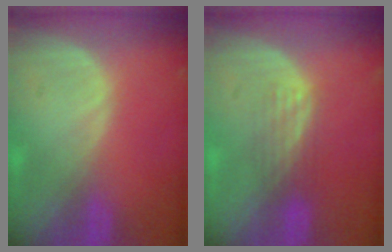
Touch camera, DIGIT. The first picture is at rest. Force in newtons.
{"total": 2.9, "press": 2.9, "slide": 0.2}